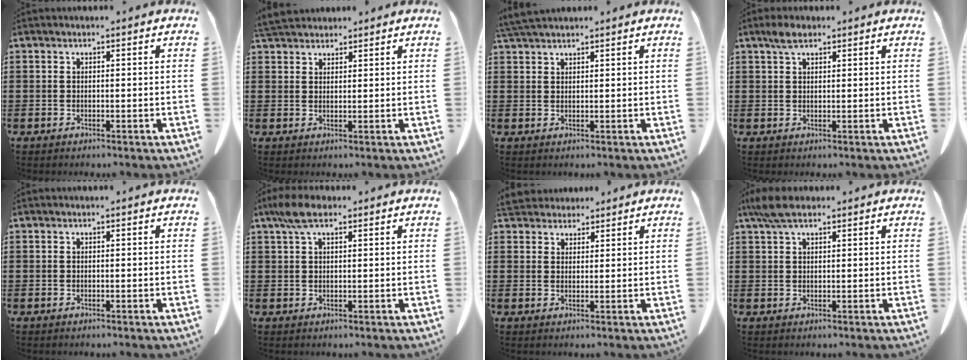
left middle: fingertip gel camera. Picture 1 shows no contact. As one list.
[{"total": 3.4, "force": [3.2, 0.9, 0.8], "torque": [-0.025, -0.004, 0.065]}, {"total": 2.9, "force": [2.6, 0.4, 1.1], "torque": [-0.030, -0.003, 0.052]}, {"total": 2.6, "force": [1.7, 1.0, 1.7], "torque": [-0.038, 0.003, 0.032]}, {"total": 0.0}, {"total": 4.4, "force": [2.4, 1.6, 3.3], "torque": [-0.072, 0.004, 0.045]}, {"total": 3.5, "force": [3.3, 1.1, 0.4], "torque": [-0.020, -0.005, 0.065]}, {"total": 4.3, "force": [2.8, 1.4, 2.8], "torque": [-0.064, 0.002, 0.054]}]